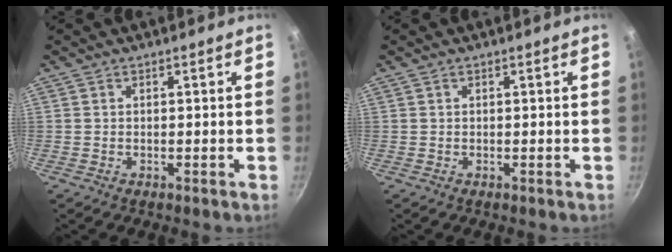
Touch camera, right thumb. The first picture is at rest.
{"total": 0.0}